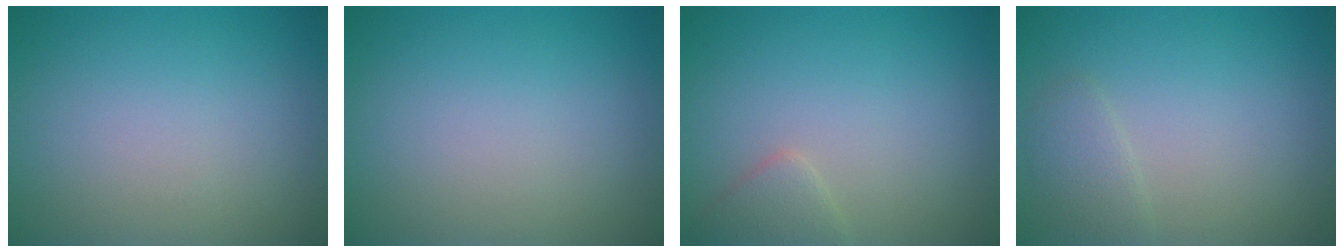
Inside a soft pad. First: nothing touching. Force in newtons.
{"total": 0.0}
{"total": 1.6, "press": 1.6, "slide": 0.1}
{"total": 1.6, "press": 1.6, "slide": 0.1}